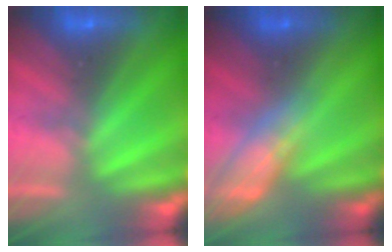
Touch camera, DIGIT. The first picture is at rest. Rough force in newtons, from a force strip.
{"total": 2.6}